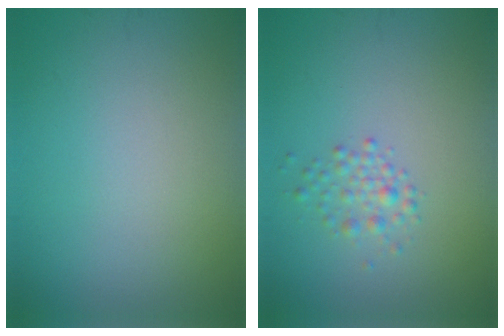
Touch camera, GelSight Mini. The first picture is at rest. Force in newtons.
{"total": 1.7, "press": 1.7, "slide": 0.0}